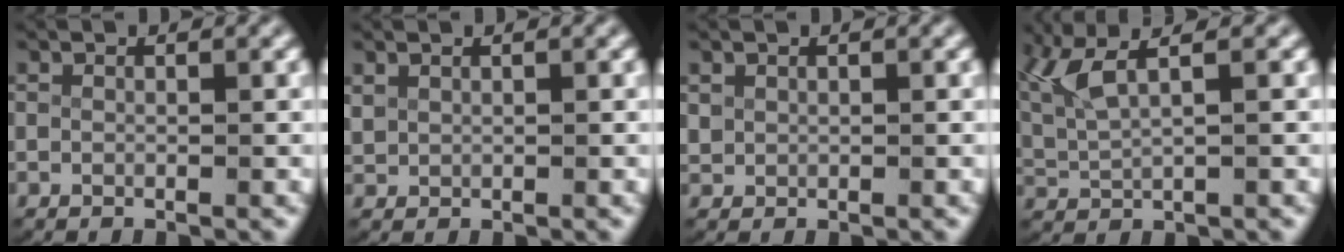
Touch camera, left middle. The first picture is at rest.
{"total": 1.0, "force": [0.6, 0.6, 0.4], "torque": [-0.017, -0.003, 0.021]}
{"total": 1.0, "force": [0.5, 0.8, 0.4], "torque": [-0.017, -0.005, 0.017]}
{"total": 5.0, "force": [1.7, 3.0, 3.7], "torque": [-0.096, 0.002, 0.034]}